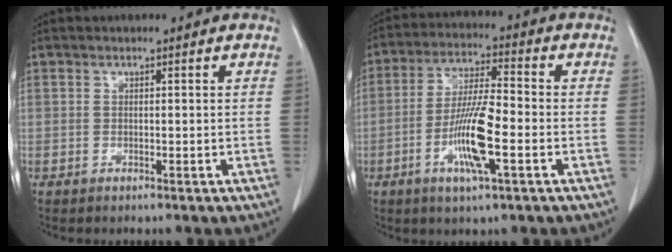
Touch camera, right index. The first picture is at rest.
{"total": 10.5, "force": [-3.3, 1.3, 9.8], "torque": [-0.188, -0.006, -0.062]}